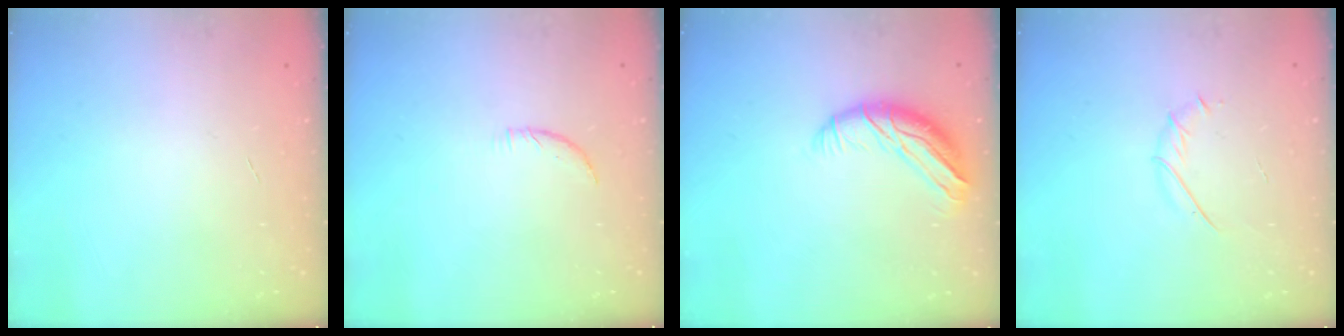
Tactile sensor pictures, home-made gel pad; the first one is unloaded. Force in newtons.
{"total": 4.2, "press": 4.1, "slide": 1.1}
{"total": 9.8, "press": 9.5, "slide": 2.3}
{"total": 2.7, "press": 2.6, "slide": 0.8}